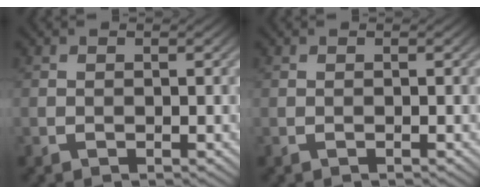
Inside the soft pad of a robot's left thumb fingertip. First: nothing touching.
{"total": 0.0}